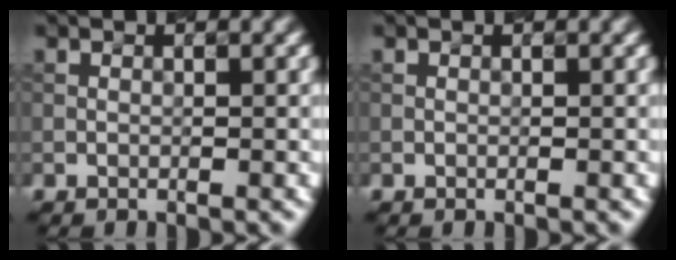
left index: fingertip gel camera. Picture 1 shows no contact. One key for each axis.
{"total": 0.0}